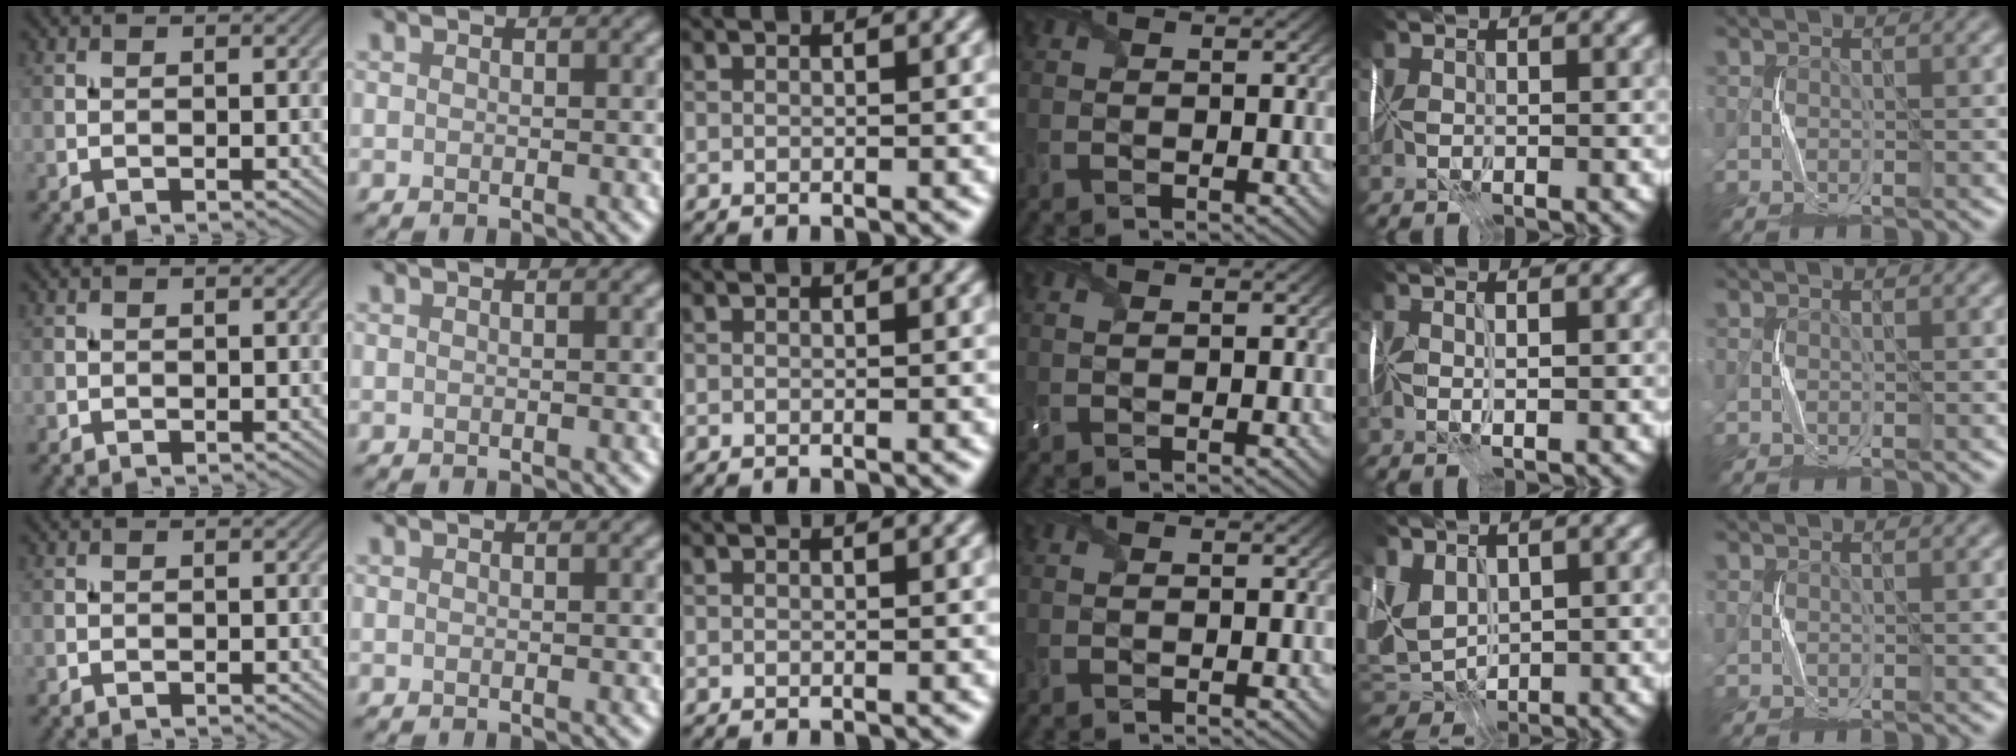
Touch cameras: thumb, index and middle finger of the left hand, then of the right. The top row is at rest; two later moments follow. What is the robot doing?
{"motion": "fold", "object": "handkerchief"}